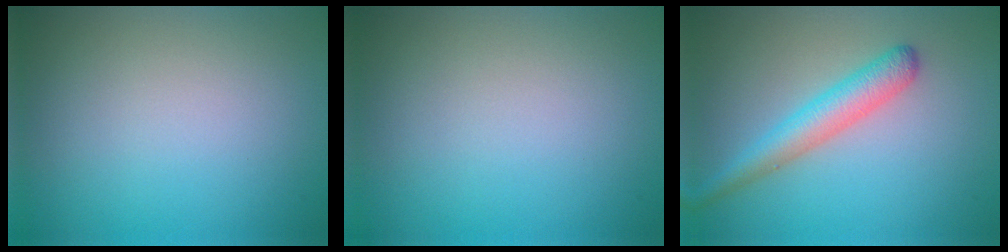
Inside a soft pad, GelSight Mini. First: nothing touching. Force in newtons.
{"total": 0.0}
{"total": 3.5, "press": 3.5, "slide": 0.1}